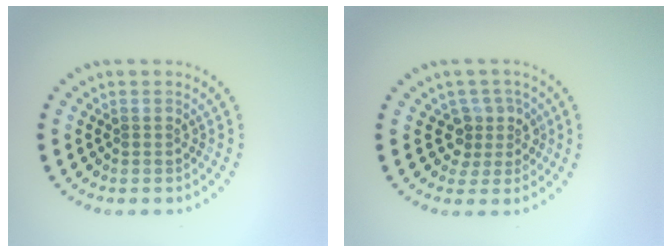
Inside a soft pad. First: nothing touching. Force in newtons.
{"total": 2.5, "press": 1.9, "slide": 1.7}